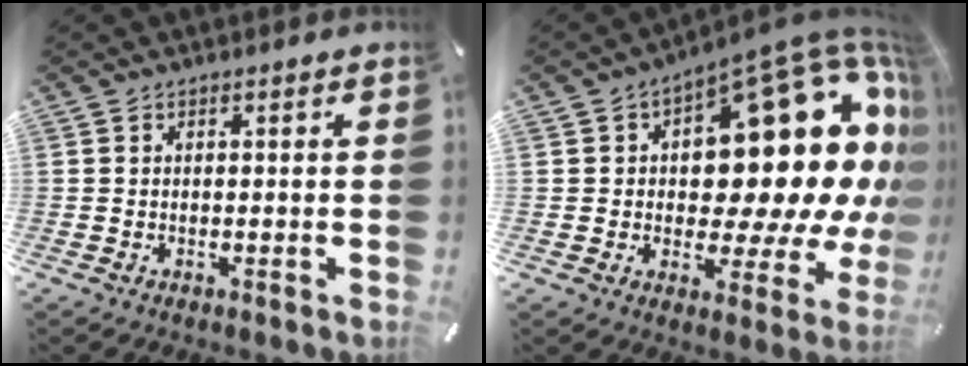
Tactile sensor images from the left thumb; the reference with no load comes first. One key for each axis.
{"total": 24.9, "fx": 7.6, "fy": 13.1, "fz": 19.8, "tx": -0.239, "ty": -0.079, "tz": 0.132}